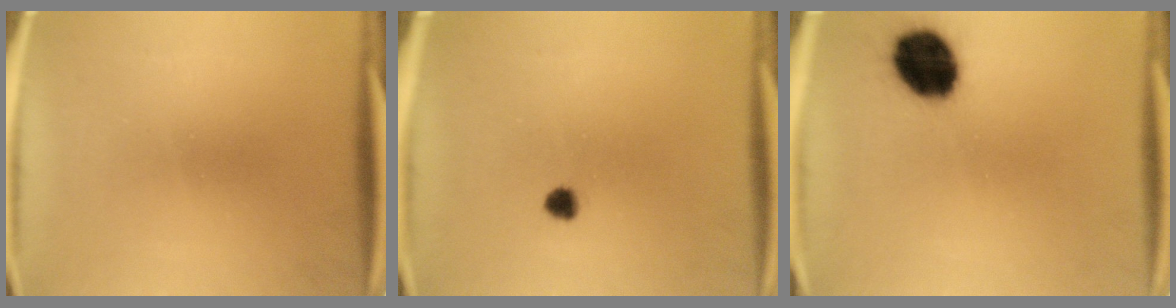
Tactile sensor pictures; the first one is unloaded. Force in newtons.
{"total": 1.9}
{"total": 13.9}